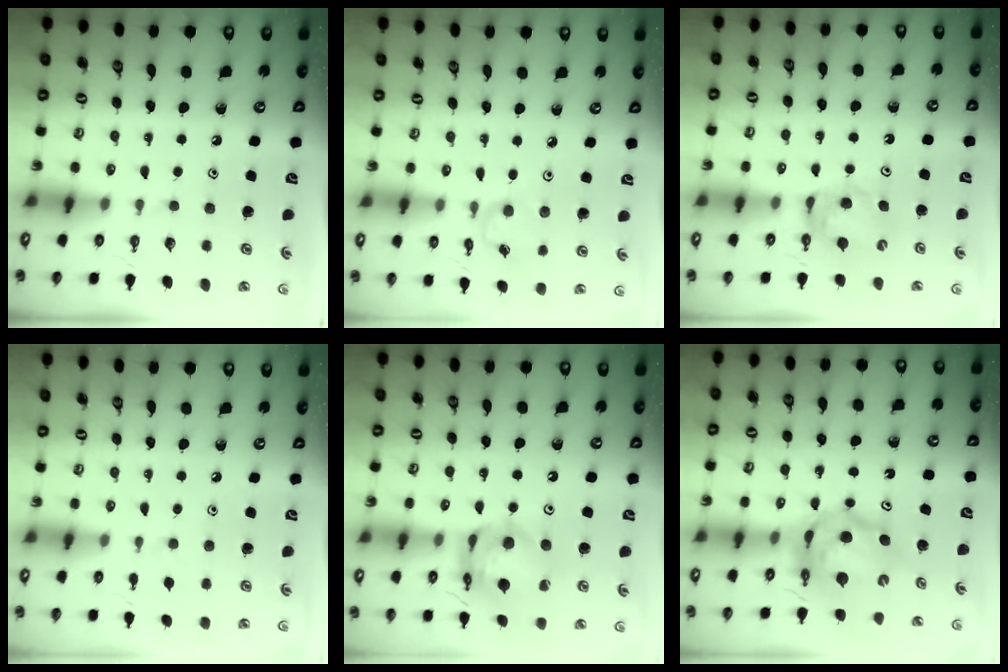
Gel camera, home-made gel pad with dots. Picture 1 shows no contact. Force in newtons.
{"total": 2.7, "press": 2.7, "slide": 0.5}
{"total": 7.0, "press": 7.0, "slide": 0.5}
{"total": 3.9, "press": 3.9, "slide": 0.7}
{"total": 13.6, "press": 13.5, "slide": 1.7}
{"total": 10.6, "press": 10.5, "slide": 1.1}